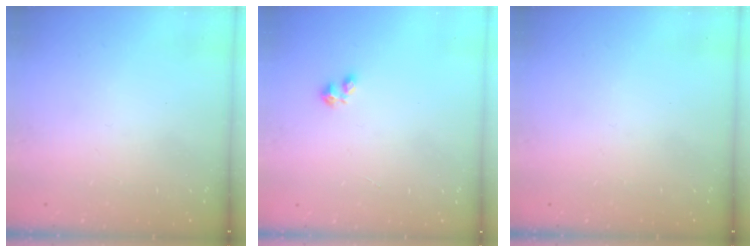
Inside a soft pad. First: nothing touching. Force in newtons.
{"total": 1.5, "press": 1.5, "slide": 0.3}
{"total": 0.0}